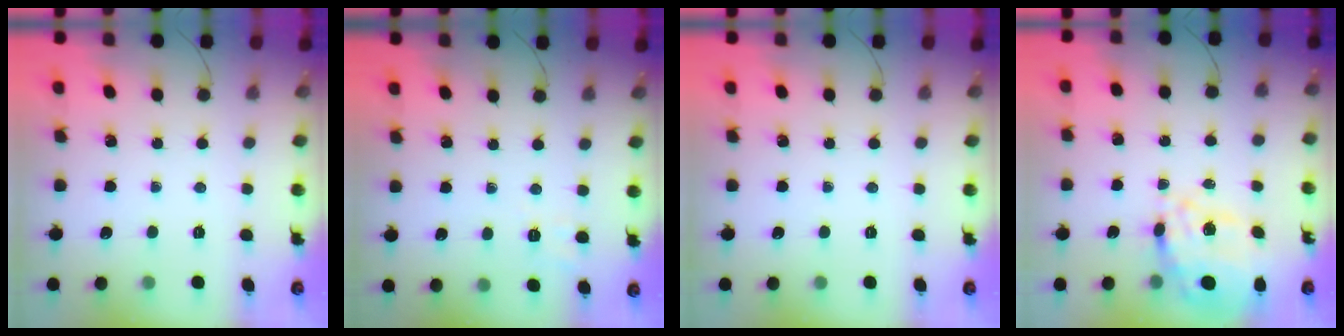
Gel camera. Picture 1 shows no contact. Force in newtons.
{"total": 2.9, "press": 2.2, "slide": 1.9}
{"total": 0.0}
{"total": 13.2, "press": 12.5, "slide": 4.5}